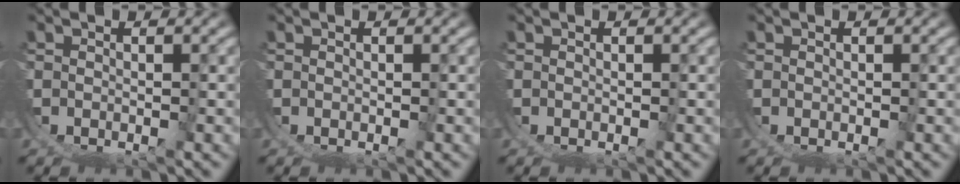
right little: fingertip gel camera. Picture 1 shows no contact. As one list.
[{"total": 0.0}, {"total": 0.0}, {"total": 0.0}]